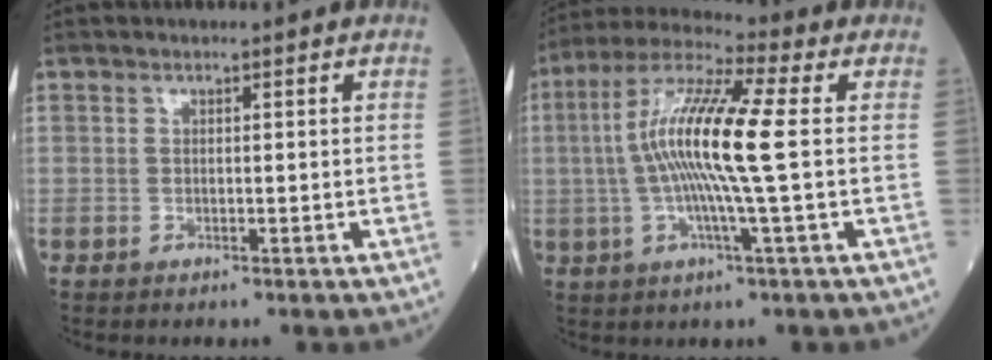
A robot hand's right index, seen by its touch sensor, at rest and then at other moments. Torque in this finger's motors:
{"motor_torque": [2.14, 0.00, 1.05, 0.21]}